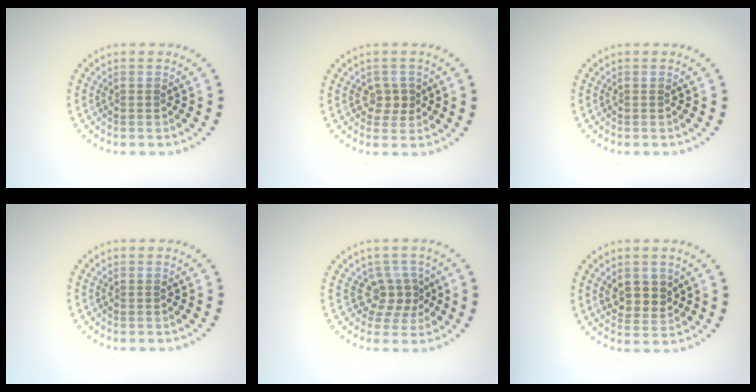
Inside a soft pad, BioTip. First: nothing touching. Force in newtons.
{"total": 1.7, "press": 1.6, "slide": 0.6}
{"total": 0.0}
{"total": 0.0}
{"total": 2.8, "press": 2.0, "slide": 1.9}
{"total": 3.0, "press": 2.8, "slide": 0.9}